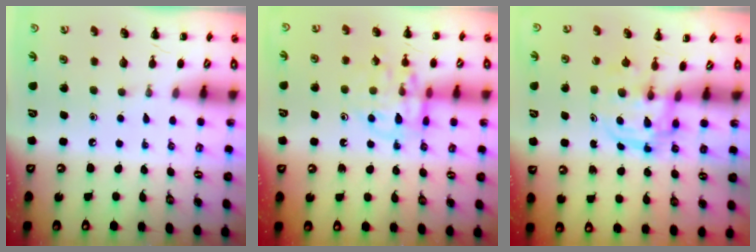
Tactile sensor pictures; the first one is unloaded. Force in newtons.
{"total": 13.6, "press": 13.6, "slide": 1.5}
{"total": 2.7, "press": 2.7, "slide": 0.3}